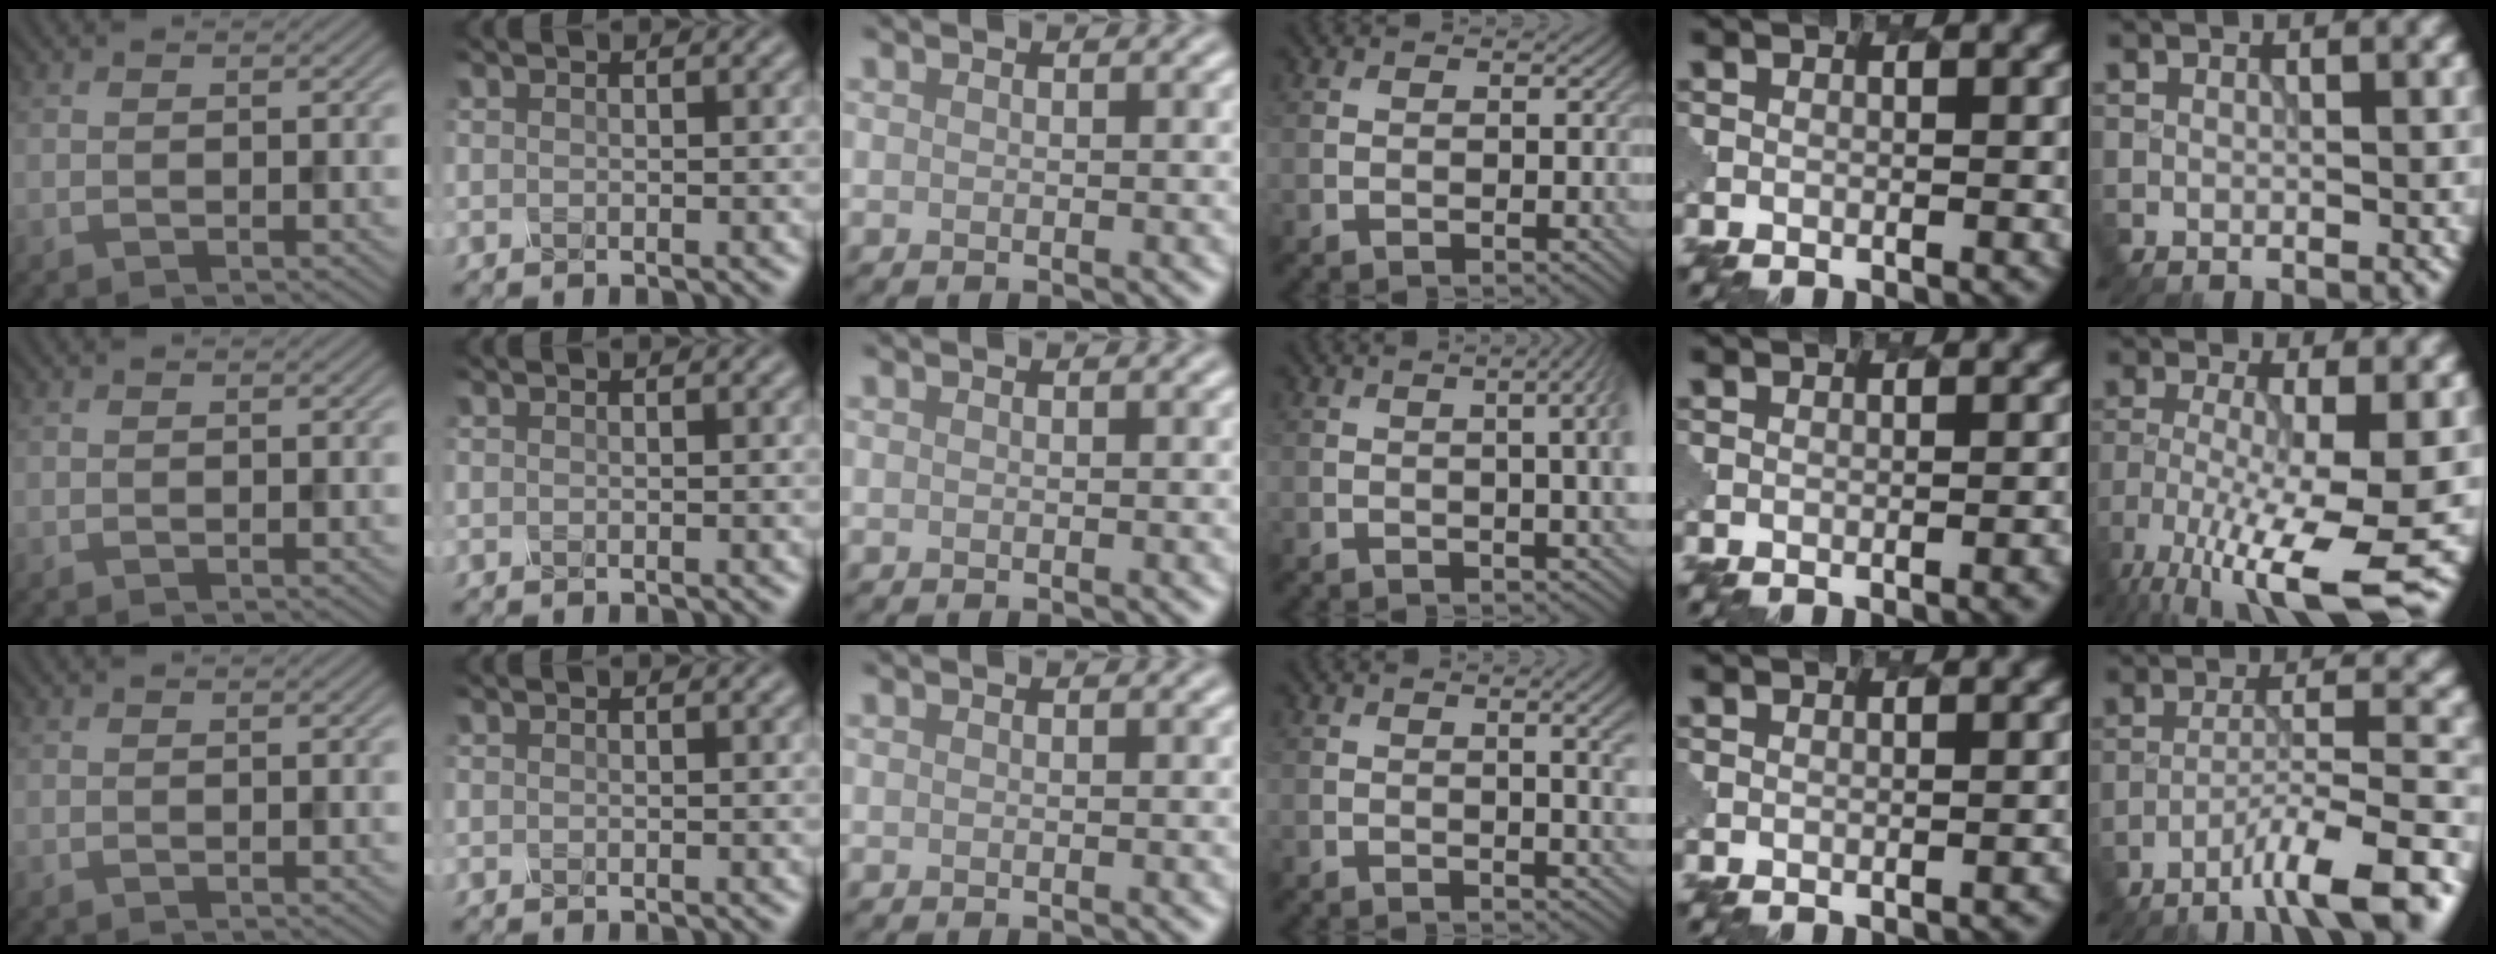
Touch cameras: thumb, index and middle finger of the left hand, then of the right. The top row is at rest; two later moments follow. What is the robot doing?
{"motion": "pour", "object": "mug"}